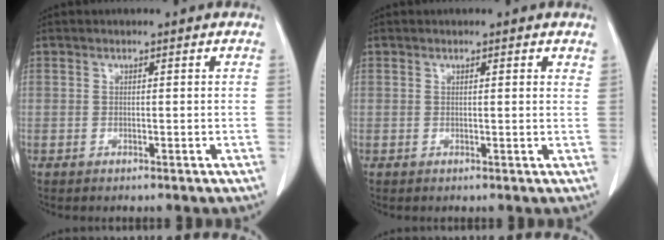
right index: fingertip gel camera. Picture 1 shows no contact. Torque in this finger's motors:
{"motor_torque": [-0.23, 0.05, 0.00, -0.01]}